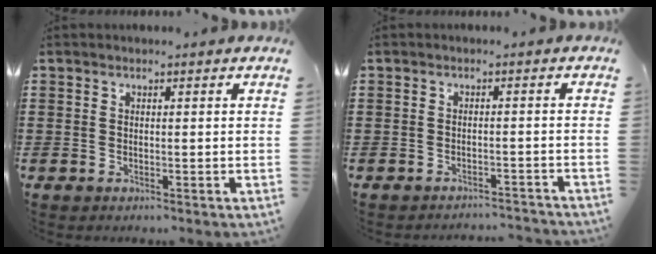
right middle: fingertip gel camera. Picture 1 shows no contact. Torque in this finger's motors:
{"motor_torque": [-0.85, 0.85, -1.05, -0.21]}